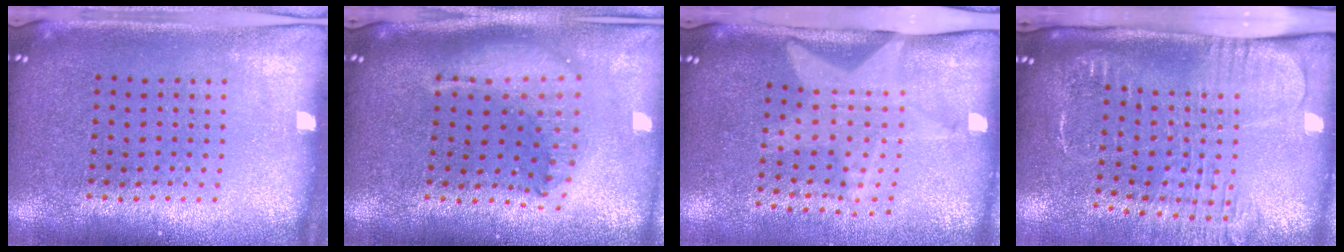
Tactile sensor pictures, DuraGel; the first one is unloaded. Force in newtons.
{"total": 2.1, "press": 1.7, "slide": 1.3}
{"total": 2.1, "press": 1.5, "slide": 1.5}
{"total": 2.7, "press": 2.0, "slide": 1.7}